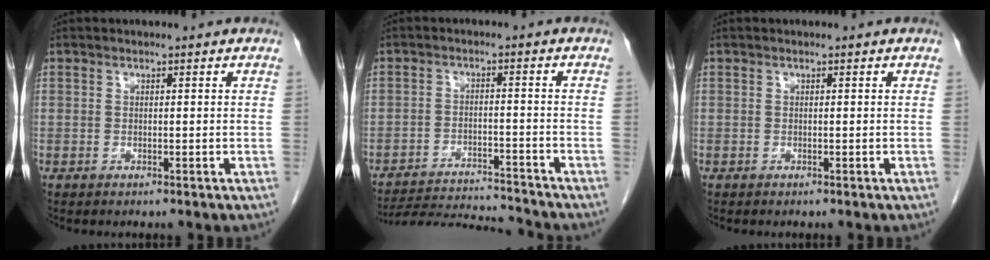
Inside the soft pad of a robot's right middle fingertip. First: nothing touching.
{"total": 11.5, "force": [-11.3, -0.8, 1.6], "torque": [-0.026, -0.008, -0.181]}
{"total": 0.0}